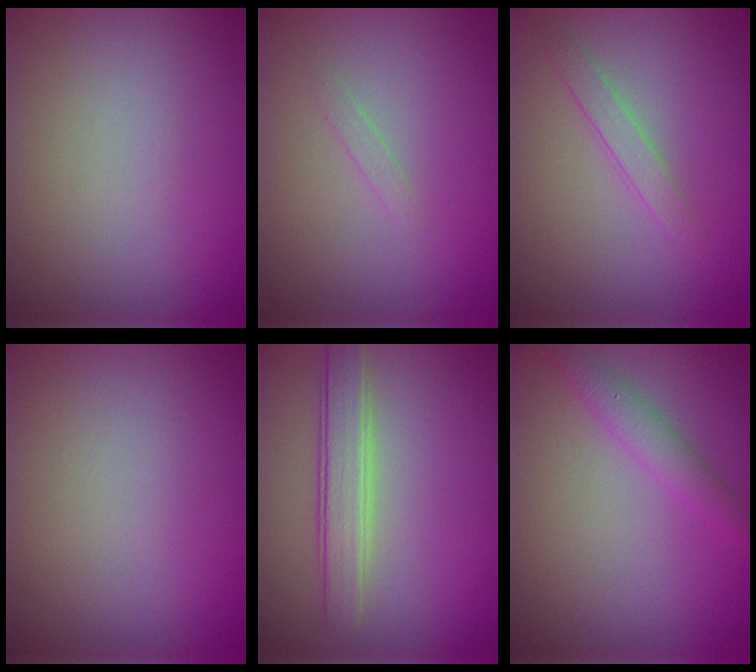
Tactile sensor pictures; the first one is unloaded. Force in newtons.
{"total": 0.7, "press": 0.7, "slide": 0.0}
{"total": 1.6, "press": 1.6, "slide": 0.1}
{"total": 0.0}
{"total": 3.2, "press": 3.2, "slide": 0.2}
{"total": 2.1, "press": 2.1, "slide": 0.1}